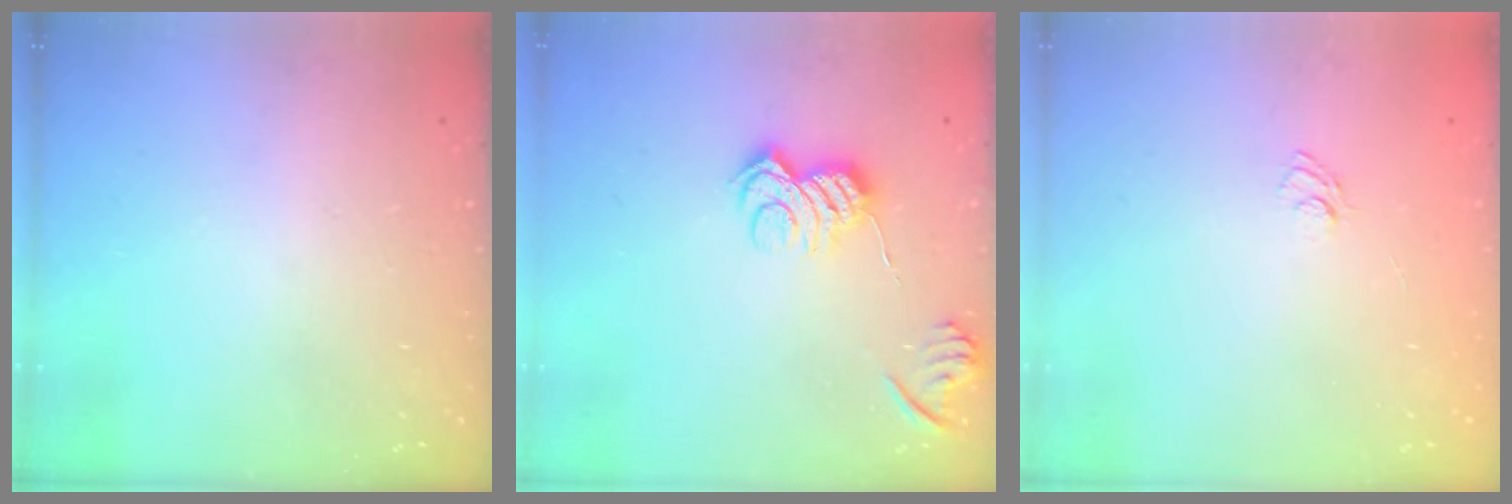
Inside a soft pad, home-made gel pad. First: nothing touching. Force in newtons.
{"total": 10.7, "press": 10.7, "slide": 0.3}
{"total": 3.7, "press": 3.5, "slide": 1.3}